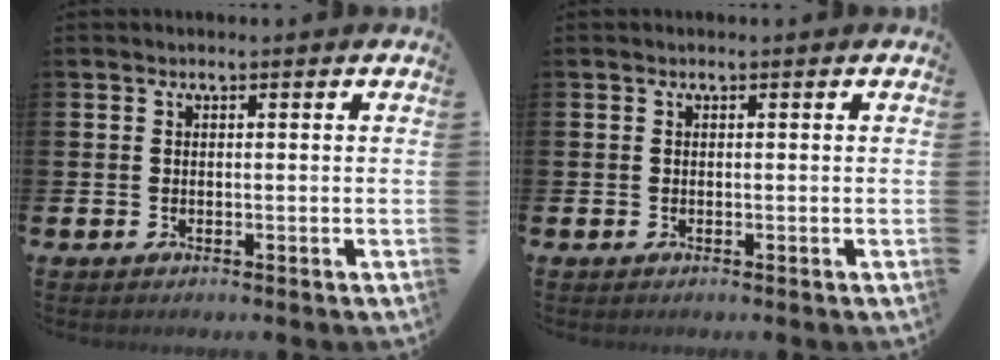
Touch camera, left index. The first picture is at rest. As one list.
[{"total": 0.0}]